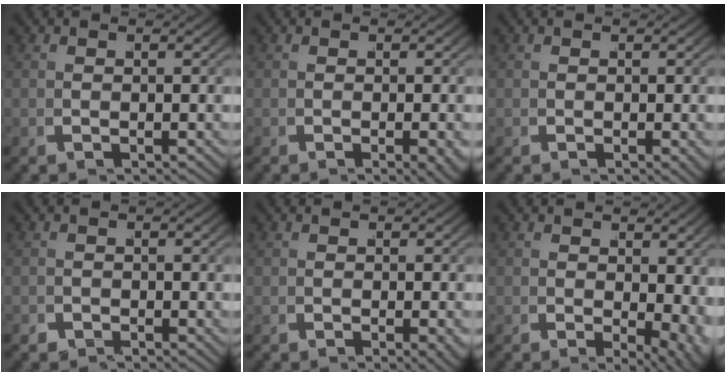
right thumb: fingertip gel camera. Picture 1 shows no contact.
{"total": 2.2, "force": [-0.8, 0.5, 1.9], "torque": [-0.020, 0.000, -0.012]}
{"total": 0.9, "force": [-0.3, 0.3, 0.8], "torque": [-0.012, -0.003, -0.002]}
{"total": 0.9, "force": [-0.8, 0.4, -0.1], "torque": [0.007, -0.005, -0.015]}
{"total": 1.6, "force": [-0.6, 0.4, 1.5], "torque": [-0.016, -0.001, -0.008]}
{"total": 3.9, "force": [0.3, 2.1, 3.3], "torque": [-0.037, -0.016, 0.011]}